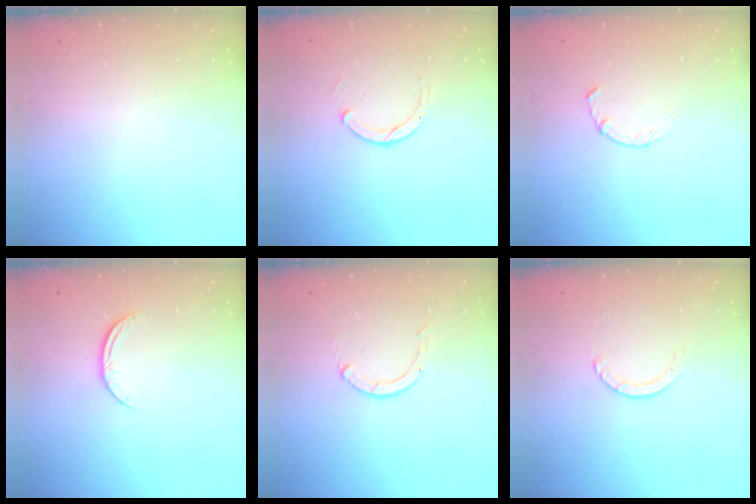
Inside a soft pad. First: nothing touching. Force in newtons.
{"total": 2.3, "press": 2.3, "slide": 0.3}
{"total": 2.4, "press": 2.3, "slide": 0.4}
{"total": 6.5, "press": 6.5, "slide": 0.7}
{"total": 0.0}
{"total": 1.3, "press": 1.2, "slide": 0.2}